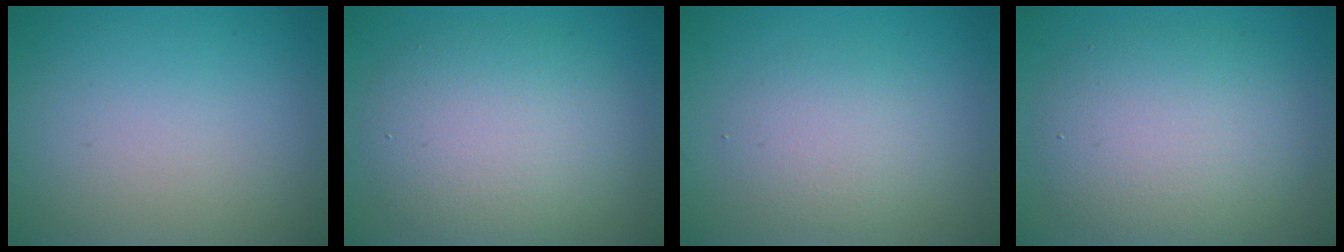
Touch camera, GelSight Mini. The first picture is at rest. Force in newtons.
{"total": 6.6, "press": 6.6, "slide": 0.4}
{"total": 2.8, "press": 2.8, "slide": 0.1}
{"total": 6.4, "press": 6.4, "slide": 0.3}